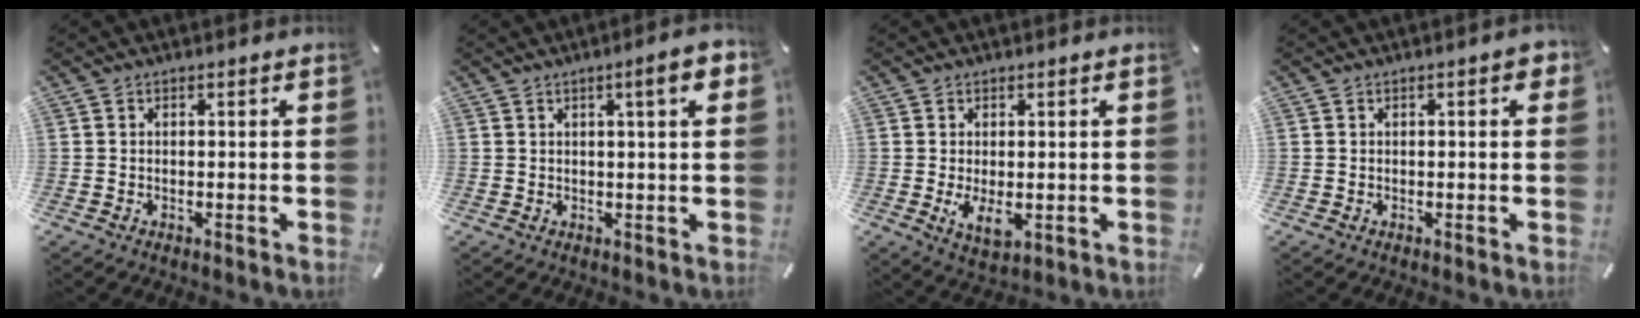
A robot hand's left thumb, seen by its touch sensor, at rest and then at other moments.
{"total": 6.2, "force": [2.6, 0.9, 5.6], "torque": [-0.086, -0.004, 0.037]}
{"total": 4.9, "force": [-0.5, 2.6, 4.2], "torque": [-0.083, -0.011, -0.014]}
{"total": 2.0, "force": [0.5, 0.8, 1.7], "torque": [-0.027, 0.003, 0.005]}